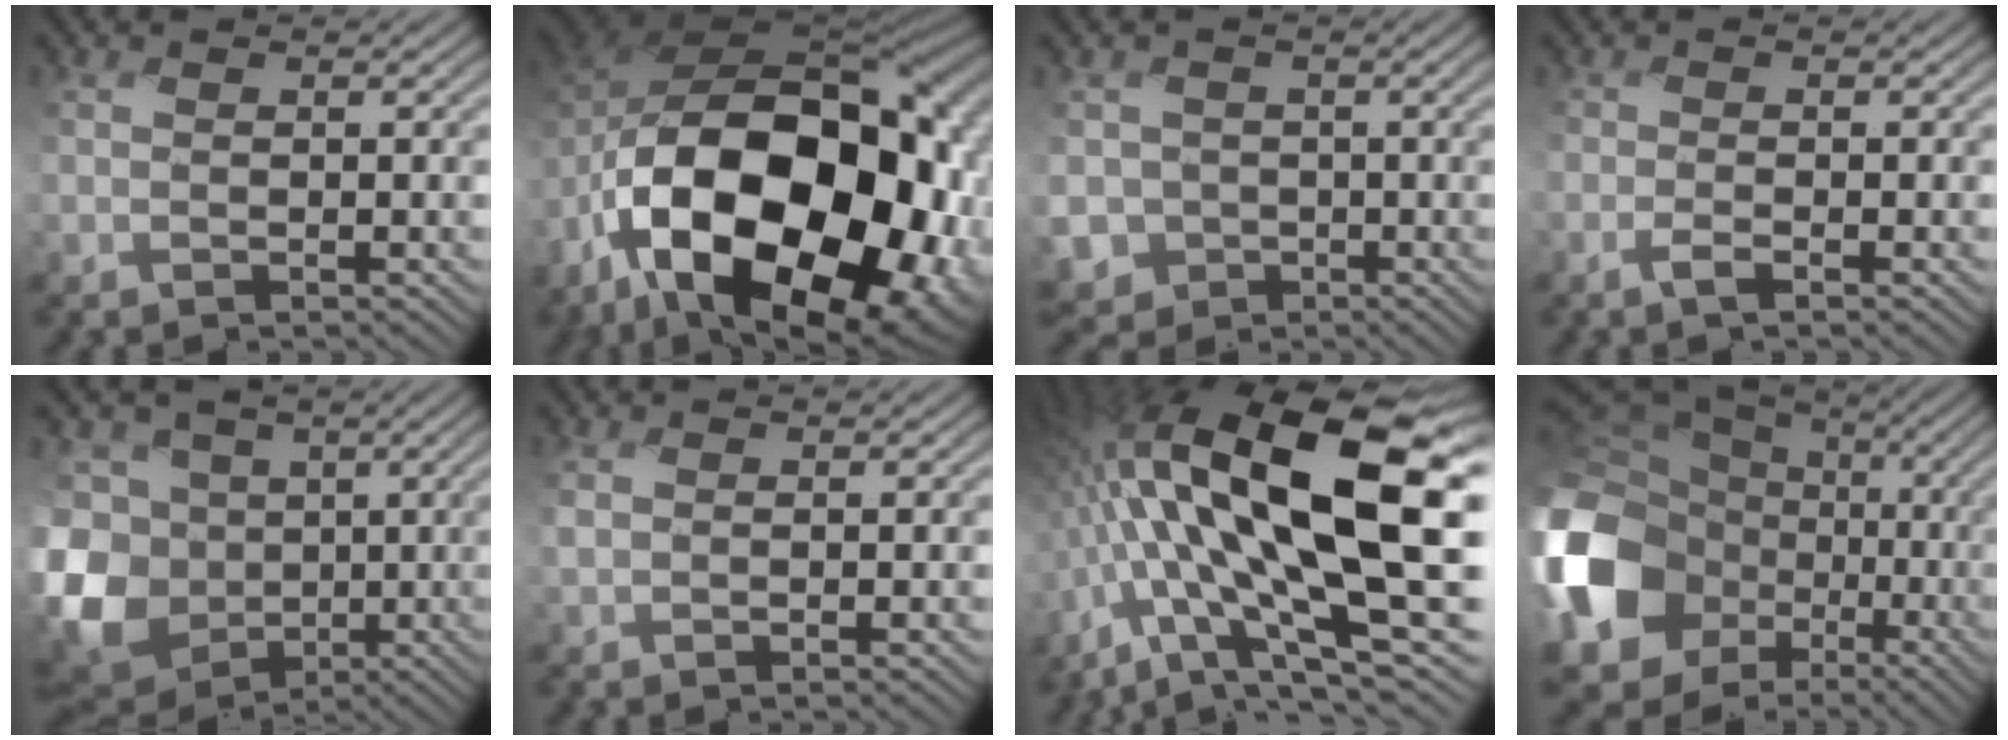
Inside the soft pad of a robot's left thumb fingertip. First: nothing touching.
{"total": 22.1, "force": [-7.9, 12.1, 16.7], "torque": [-0.346, -0.047, -0.112]}
{"total": 4.7, "force": [-1.6, 4.4, -0.3], "torque": [-0.022, -0.020, -0.053]}
{"total": 1.1, "force": [-1.0, -0.4, 0.0], "torque": [0.002, 0.005, -0.027]}
{"total": 16.5, "force": [-4.7, 13.3, 8.6], "torque": [-0.259, -0.019, -0.099]}
{"total": 1.4, "force": [0.4, 0.7, 1.1], "torque": [-0.029, 0.000, 0.009]}
{"total": 20.4, "force": [1.0, 7.0, 19.1], "torque": [-0.347, 0.004, 0.011]}
{"total": 19.1, "force": [-4.1, 15.9, 9.6], "torque": [-0.299, -0.046, -0.072]}